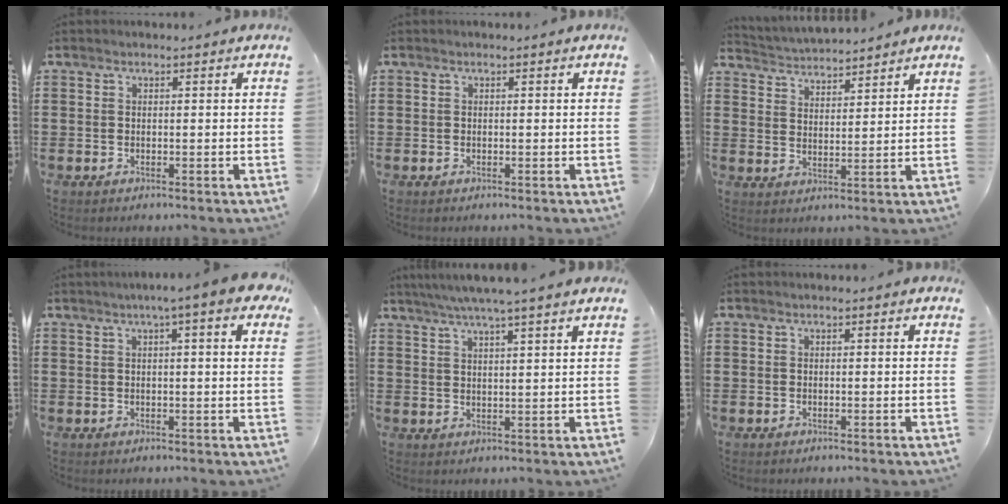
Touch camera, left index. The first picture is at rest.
{"total": 0.0}
{"total": 3.6, "force": [3.5, 0.2, -0.4], "torque": [-0.010, -0.018, 0.062]}
{"total": 4.9, "force": [2.8, 0.0, 4.1], "torque": [-0.076, 0.001, 0.046]}
{"total": 4.7, "force": [3.9, -0.6, 2.5], "torque": [-0.058, -0.012, 0.068]}
{"total": 0.0}